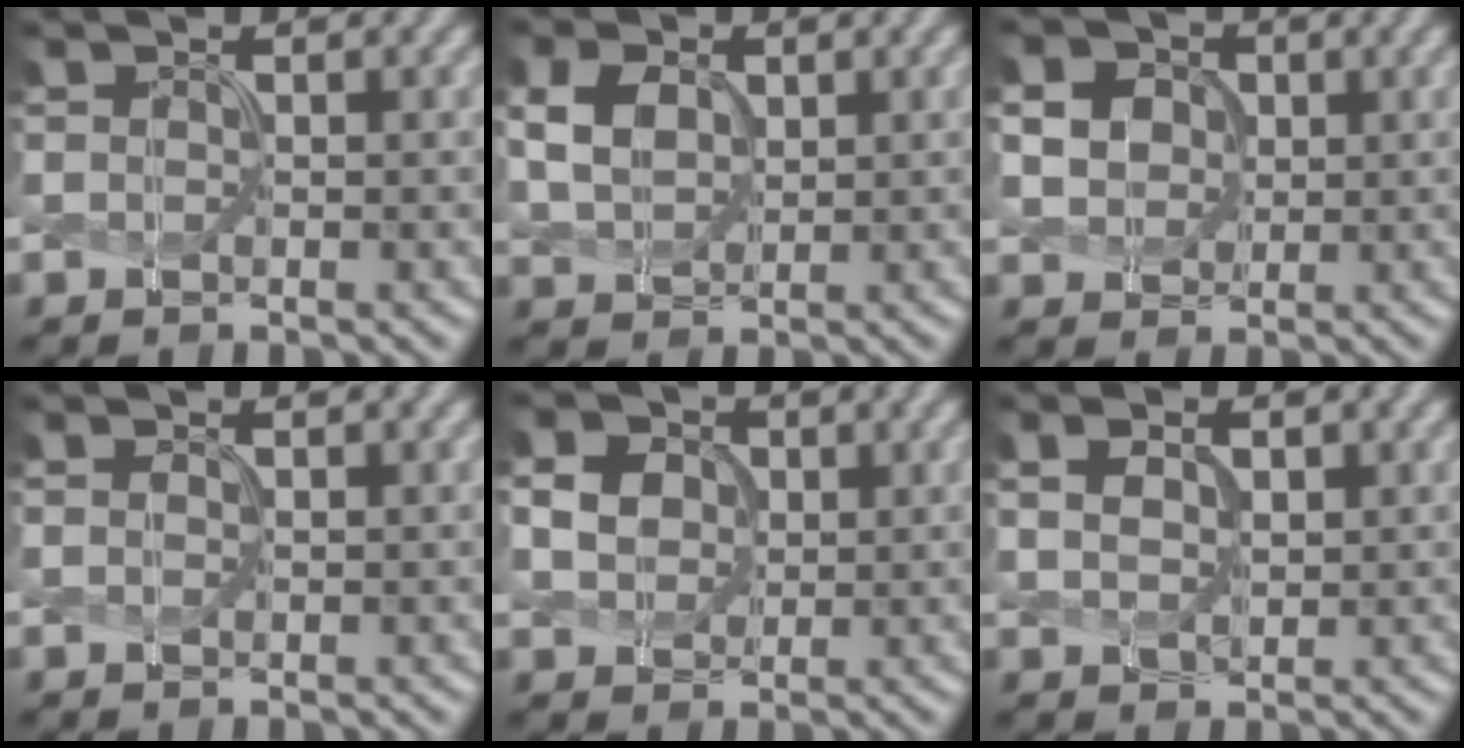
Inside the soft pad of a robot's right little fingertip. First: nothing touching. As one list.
[{"total": 3.3, "force": [0.5, 2.5, 2.1], "torque": [-0.061, 0.006, 0.014]}, {"total": 7.0, "force": [2.6, 5.7, 3.2], "torque": [-0.096, 0.027, 0.038]}, {"total": 0.0}, {"total": 5.7, "force": [1.9, 4.6, 2.7], "torque": [-0.087, 0.024, 0.028]}, {"total": 2.4, "force": [0.4, 1.6, 1.7], "torque": [-0.045, 0.004, 0.015]}]